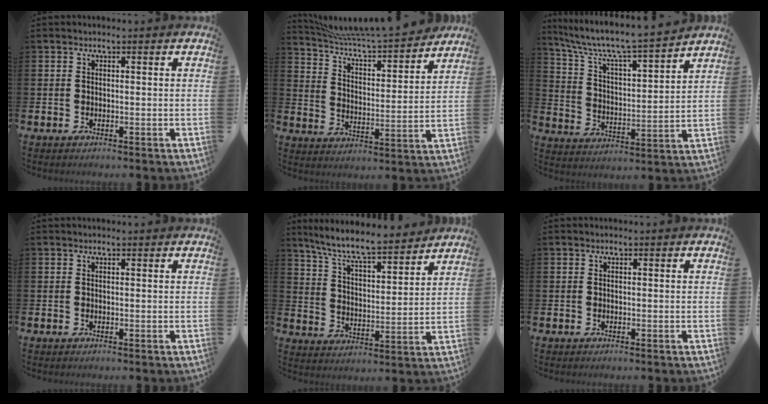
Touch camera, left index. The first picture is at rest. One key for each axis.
{"total": 8.4, "fx": 8.2, "fy": 0.4, "fz": 2.1, "tx": -0.078, "ty": -0.067, "tz": 0.142}
{"total": 7.5, "fx": 6.9, "fy": 0.7, "fz": 2.9, "tx": -0.090, "ty": -0.054, "tz": 0.113}
{"total": 0.0}
{"total": 8.4, "fx": 7.7, "fy": 1.0, "fz": 3.1, "tx": -0.089, "ty": -0.055, "tz": 0.134}
{"total": 0.0}